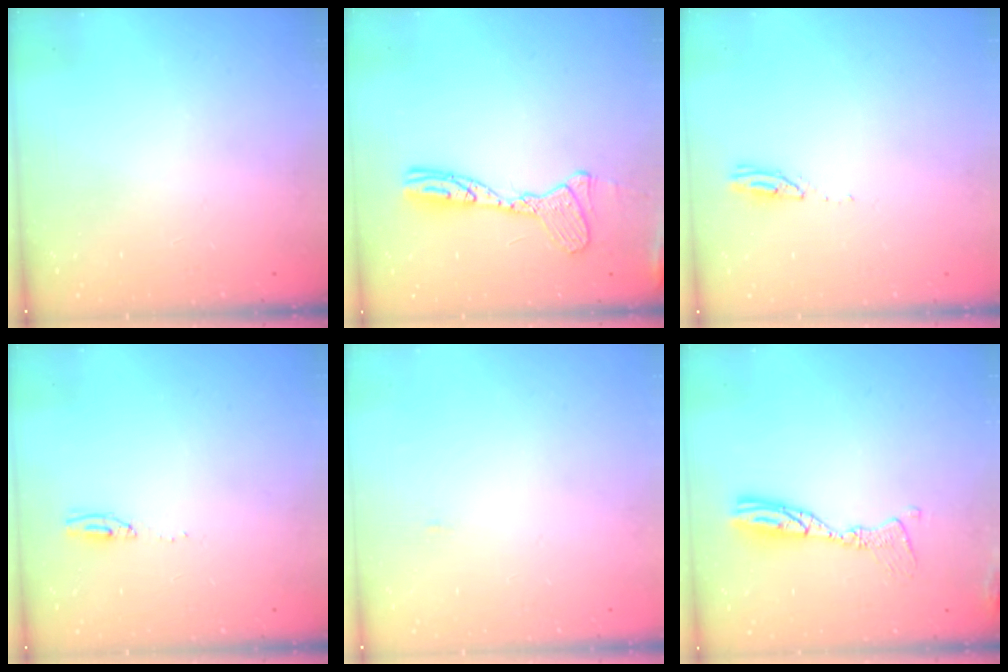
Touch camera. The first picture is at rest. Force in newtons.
{"total": 13.7, "press": 13.6, "slide": 1.2}
{"total": 3.0, "press": 2.9, "slide": 0.4}
{"total": 3.6, "press": 3.4, "slide": 1.1}
{"total": 9.0, "press": 1.8, "slide": 8.9}
{"total": 10.8, "press": 10.8, "slide": 1.1}